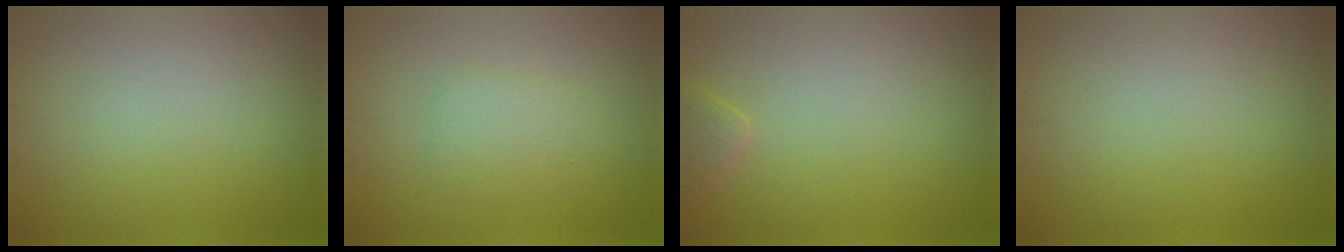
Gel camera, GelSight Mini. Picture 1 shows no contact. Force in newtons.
{"total": 2.3, "press": 2.3, "slide": 0.0}
{"total": 1.4, "press": 1.4, "slide": 0.2}
{"total": 0.0}